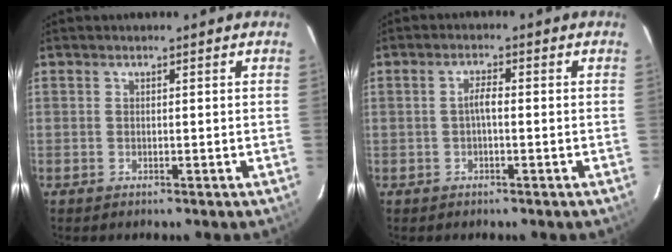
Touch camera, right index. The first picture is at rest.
{"total": 2.0, "force": [-0.3, 0.5, 1.9], "torque": [-0.039, 0.008, -0.006]}